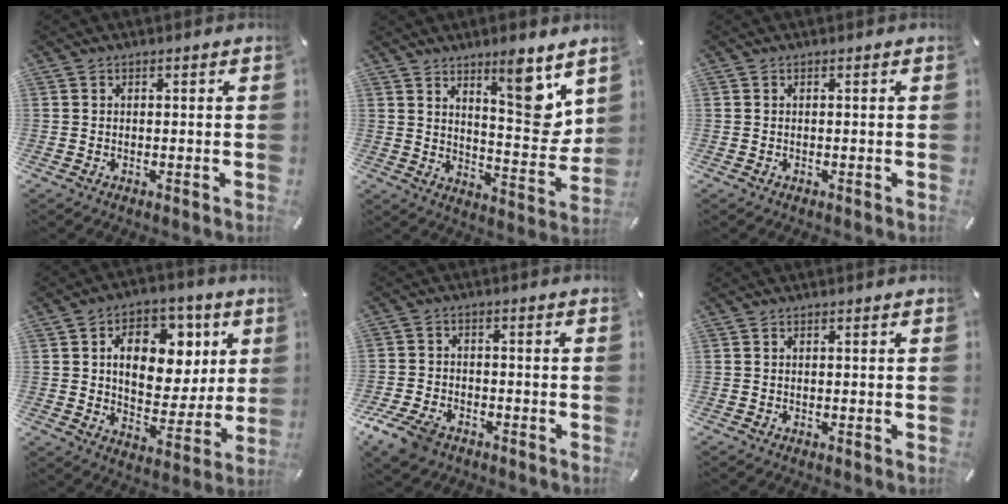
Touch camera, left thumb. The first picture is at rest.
{"total": 12.2, "force": [7.7, 3.6, 8.8], "torque": [-0.102, -0.073, 0.126]}
{"total": 0.0}
{"total": 14.9, "force": [4.6, 10.9, 9.0], "torque": [-0.129, -0.011, 0.084]}
{"total": 7.4, "force": [-4.7, 4.5, 3.4], "torque": [-0.078, 0.020, -0.091]}
{"total": 0.0}